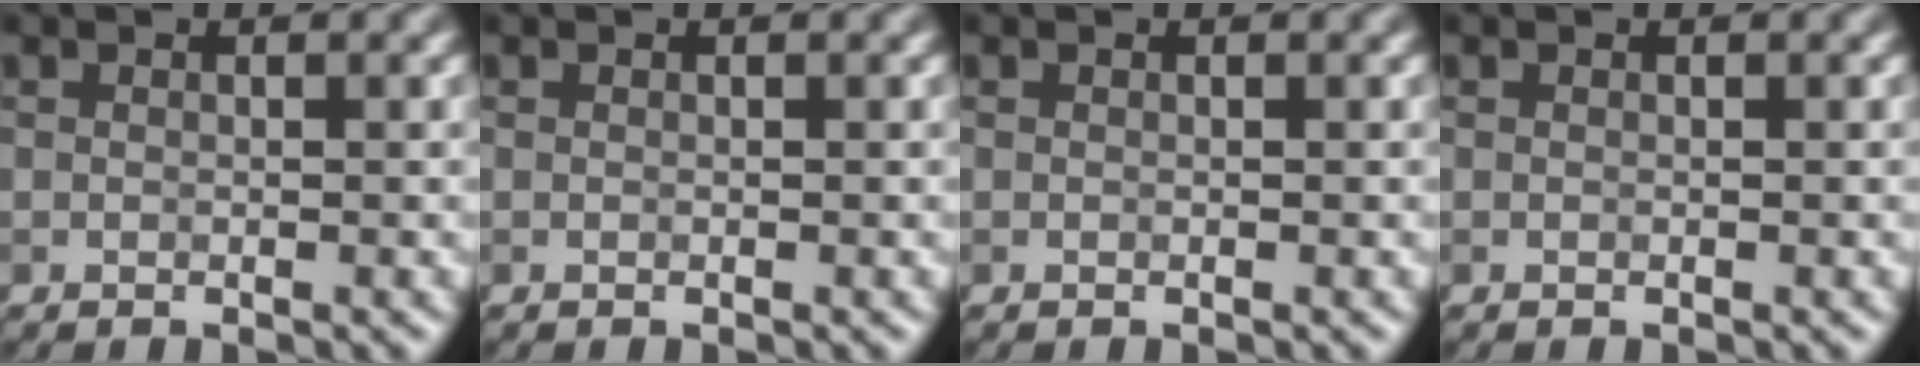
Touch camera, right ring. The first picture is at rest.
{"total": 0.0}
{"total": 0.0}
{"total": 0.0}